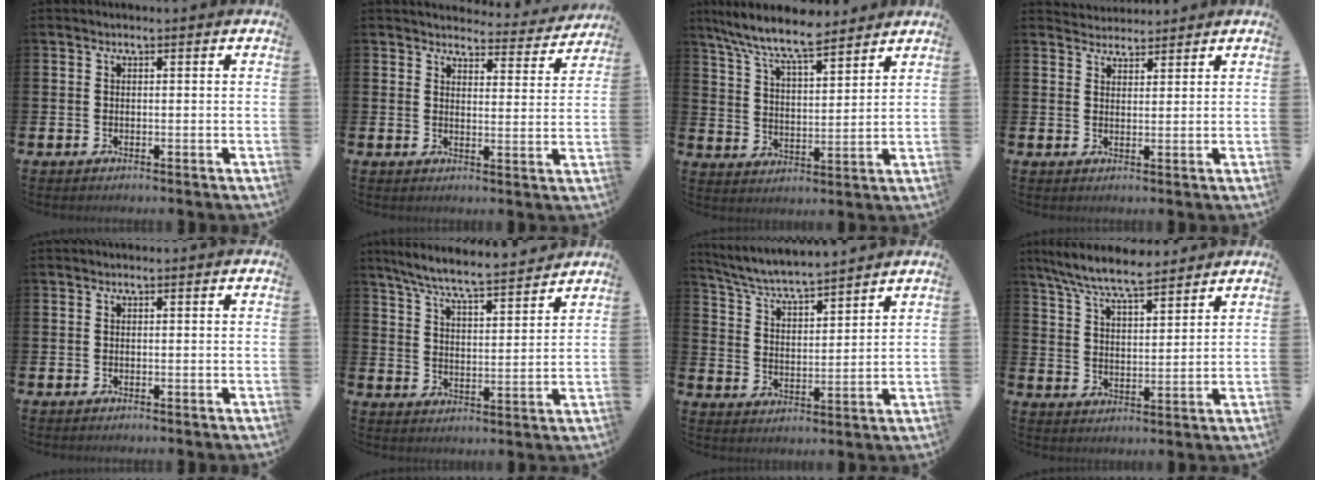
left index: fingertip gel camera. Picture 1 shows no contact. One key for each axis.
{"total": 3.9, "fx": 3.8, "fy": 0.9, "fz": 0.2, "tx": -0.011, "ty": -0.030, "tz": 0.063}
{"total": 8.9, "fx": 8.0, "fy": 1.3, "fz": 3.7, "tx": -0.098, "ty": -0.040, "tz": 0.145}
{"total": 3.0, "fx": 2.9, "fy": 0.8, "fz": -0.3, "tx": 0.002, "ty": -0.012, "tz": 0.053}
{"total": 0.0}
{"total": 7.3, "fx": 6.8, "fy": 0.1, "fz": 2.4, "tx": -0.076, "ty": -0.044, "tz": 0.120}
{"total": 6.0, "fx": 5.8, "fy": 0.2, "fz": 1.4, "tx": -0.058, "ty": -0.040, "tz": 0.100}
{"total": 7.9, "fx": 7.4, "fy": 0.9, "fz": 2.7, "tx": -0.076, "ty": -0.032, "tz": 0.134}